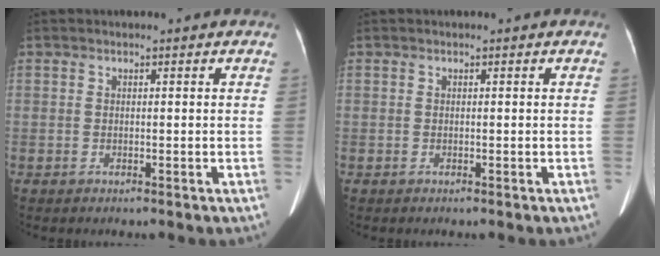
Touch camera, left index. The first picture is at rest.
{"total": 0.0}